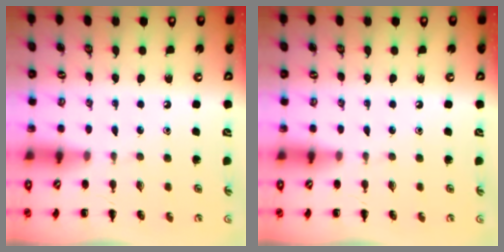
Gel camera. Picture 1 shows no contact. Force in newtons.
{"total": 0.0}